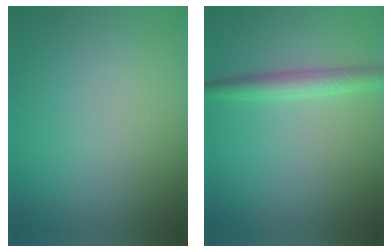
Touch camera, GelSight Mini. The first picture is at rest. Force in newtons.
{"total": 2.5, "press": 2.5, "slide": 0.1}